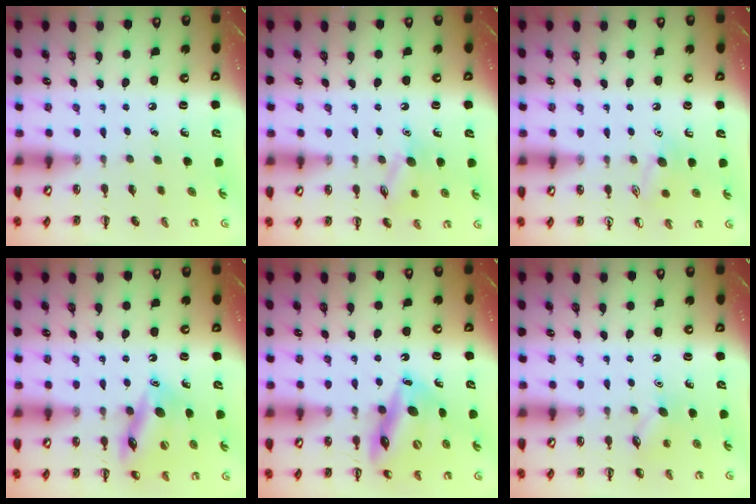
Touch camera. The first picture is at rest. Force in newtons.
{"total": 9.7, "press": 9.6, "slide": 0.7}
{"total": 8.3, "press": 8.2, "slide": 1.4}
{"total": 15.0, "press": 14.8, "slide": 2.5}
{"total": 15.0, "press": 14.6, "slide": 3.7}
{"total": 7.1, "press": 7.1, "slide": 1.1}